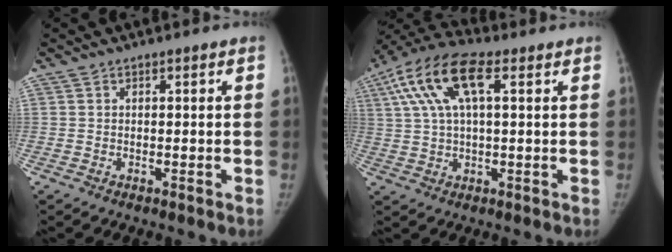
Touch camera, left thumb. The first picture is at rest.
{"total": 14.2, "force": [5.0, 6.2, 11.8], "torque": [-0.237, 0.030, 0.086]}